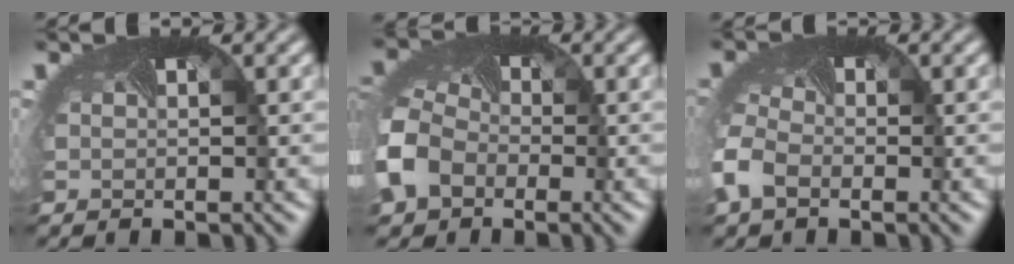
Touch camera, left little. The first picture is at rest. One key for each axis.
{"total": 8.7, "fx": -2.5, "fy": 6.6, "fz": 5.1, "tx": -0.137, "ty": -0.025, "tz": -0.040}
{"total": 4.2, "fx": -1.9, "fy": 2.8, "fz": 2.5, "tx": -0.074, "ty": -0.007, "tz": -0.046}